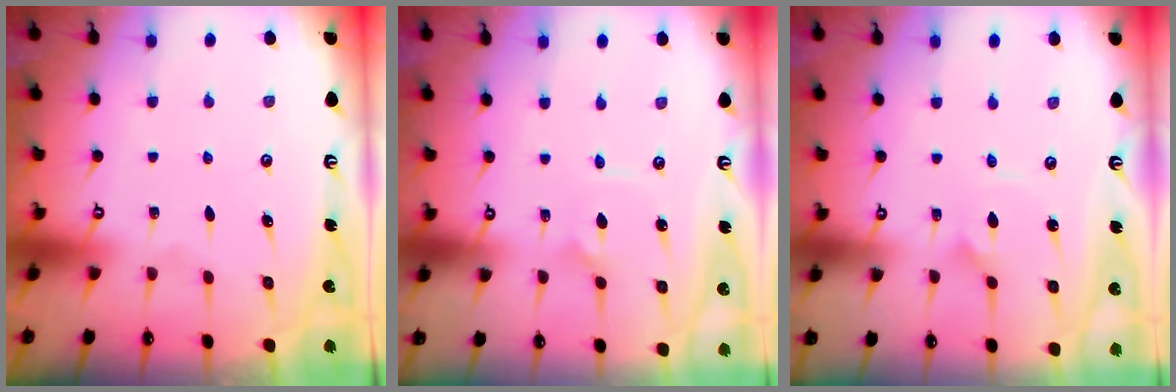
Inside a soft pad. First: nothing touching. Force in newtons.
{"total": 1.6, "press": 1.6, "slide": 0.1}
{"total": 1.4, "press": 1.4, "slide": 0.1}